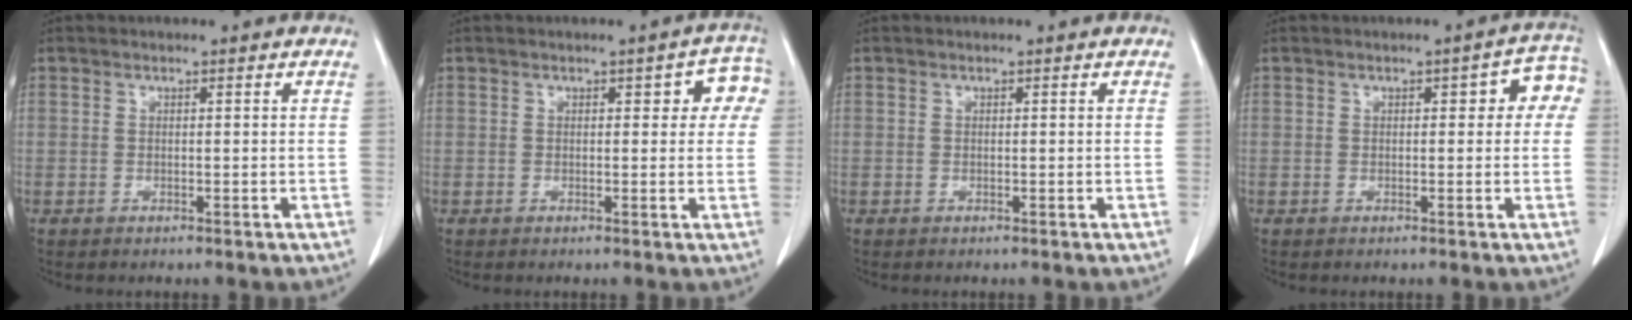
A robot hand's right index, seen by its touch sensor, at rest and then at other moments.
{"total": 4.7, "force": [1.4, 2.3, 3.9], "torque": [-0.025, 0.019, 0.009]}
{"total": 0.0}
{"total": 5.0, "force": [1.1, 2.2, 4.3], "torque": [-0.039, 0.029, 0.007]}